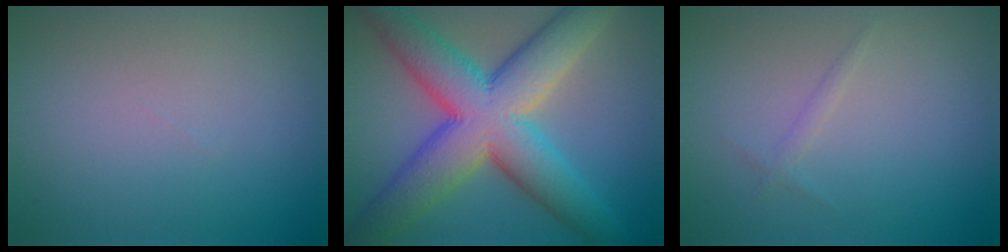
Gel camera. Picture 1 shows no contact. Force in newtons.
{"total": 12.2, "press": 12.2, "slide": 0.2}
{"total": 0.8, "press": 0.8, "slide": 0.1}